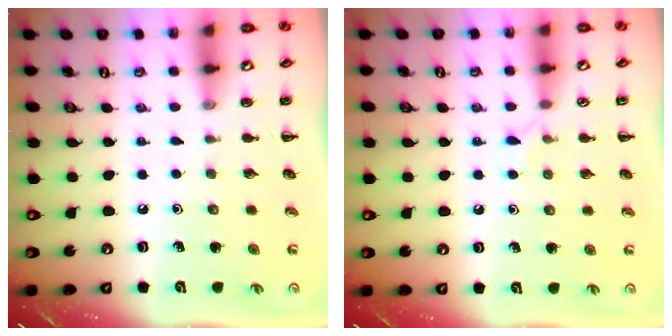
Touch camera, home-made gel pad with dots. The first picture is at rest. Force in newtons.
{"total": 4.9, "press": 4.6, "slide": 1.8}